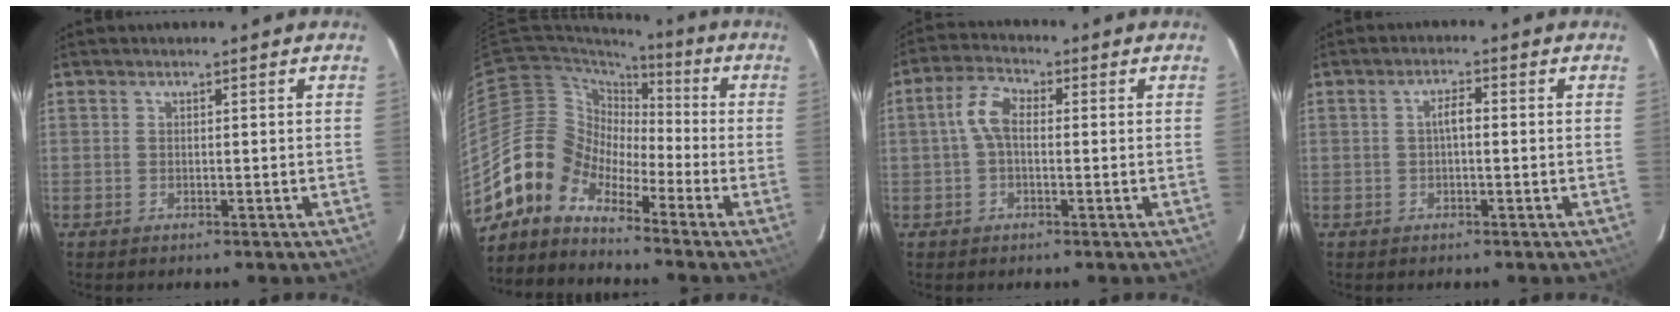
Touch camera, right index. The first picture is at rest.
{"total": 9.7, "force": [-7.0, 6.6, 1.5], "torque": [-0.026, 0.037, -0.159]}
{"total": 5.1, "force": [0.0, 2.8, 4.3], "torque": [-0.092, 0.018, -0.001]}
{"total": 2.3, "force": [-0.1, 0.8, 2.2], "torque": [-0.043, 0.010, -0.002]}